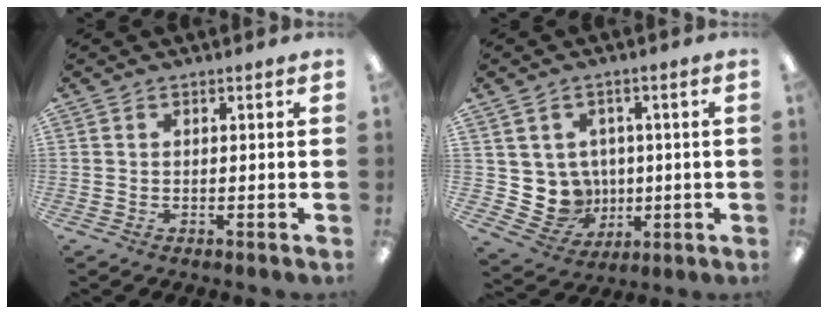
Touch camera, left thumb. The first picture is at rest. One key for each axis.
{"total": 7.5, "fx": 1.8, "fy": 7.2, "fz": 1.0, "tx": -0.040, "ty": -0.014, "tz": 0.046}